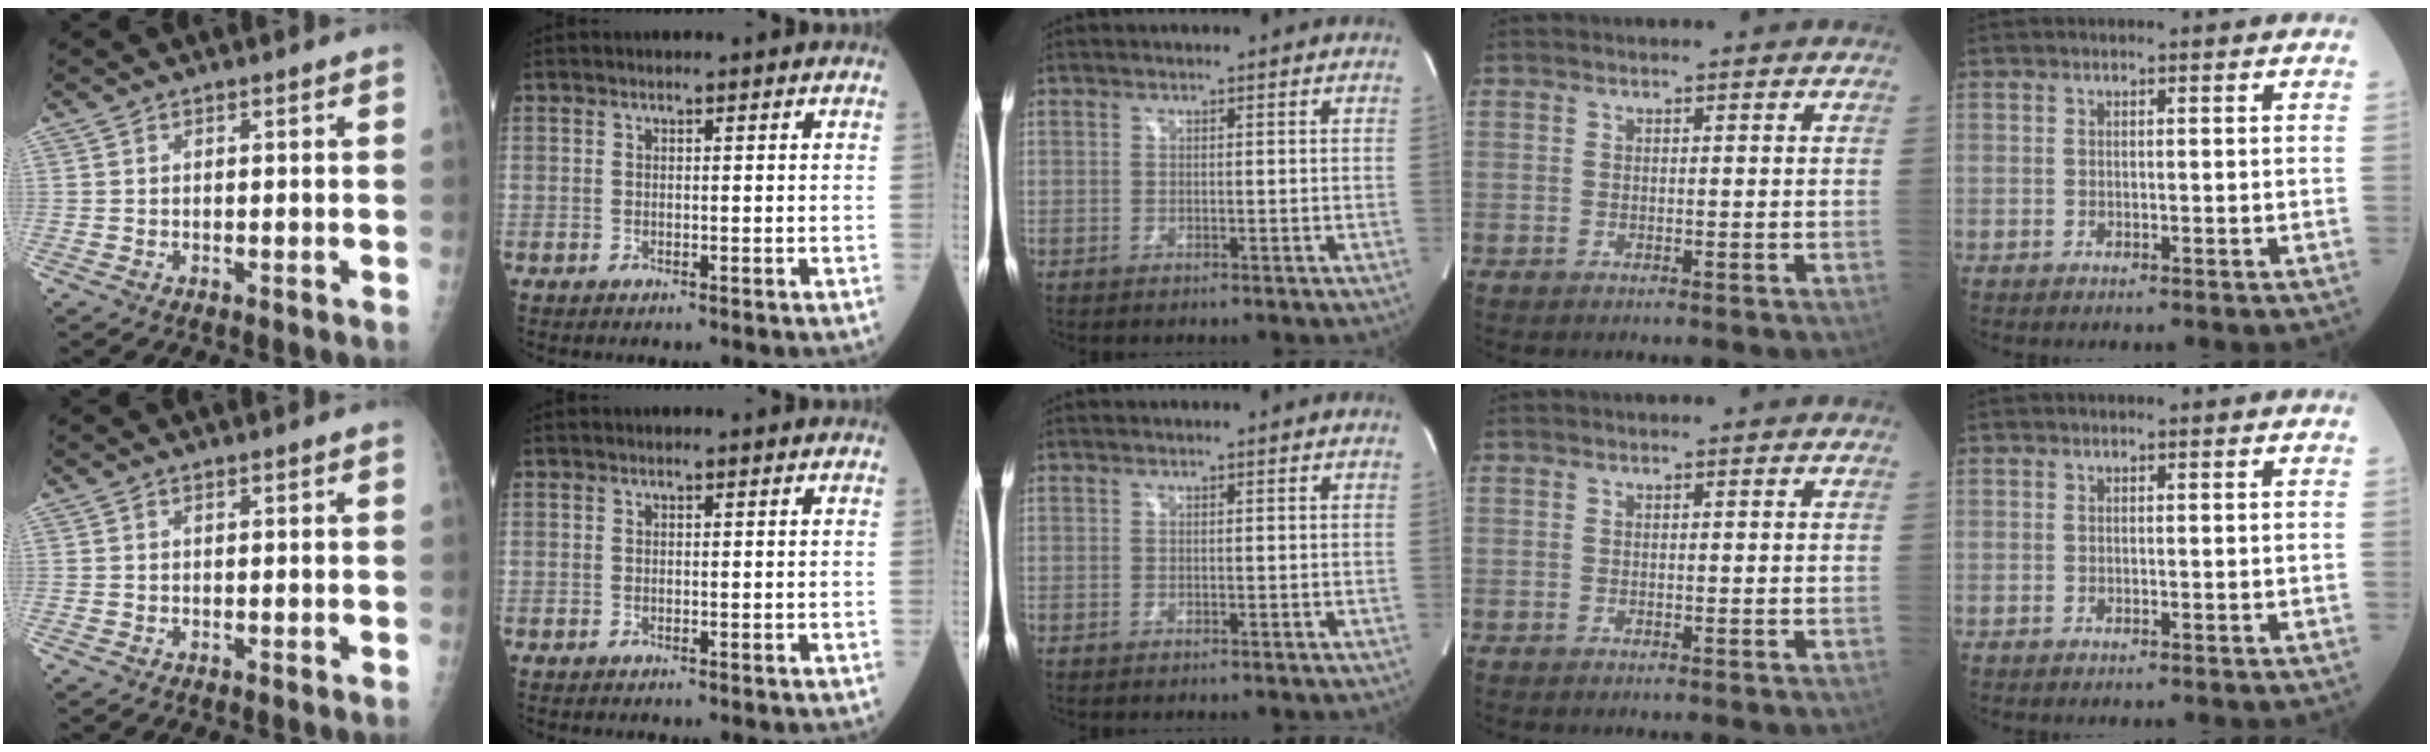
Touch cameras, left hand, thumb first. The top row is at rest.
{}